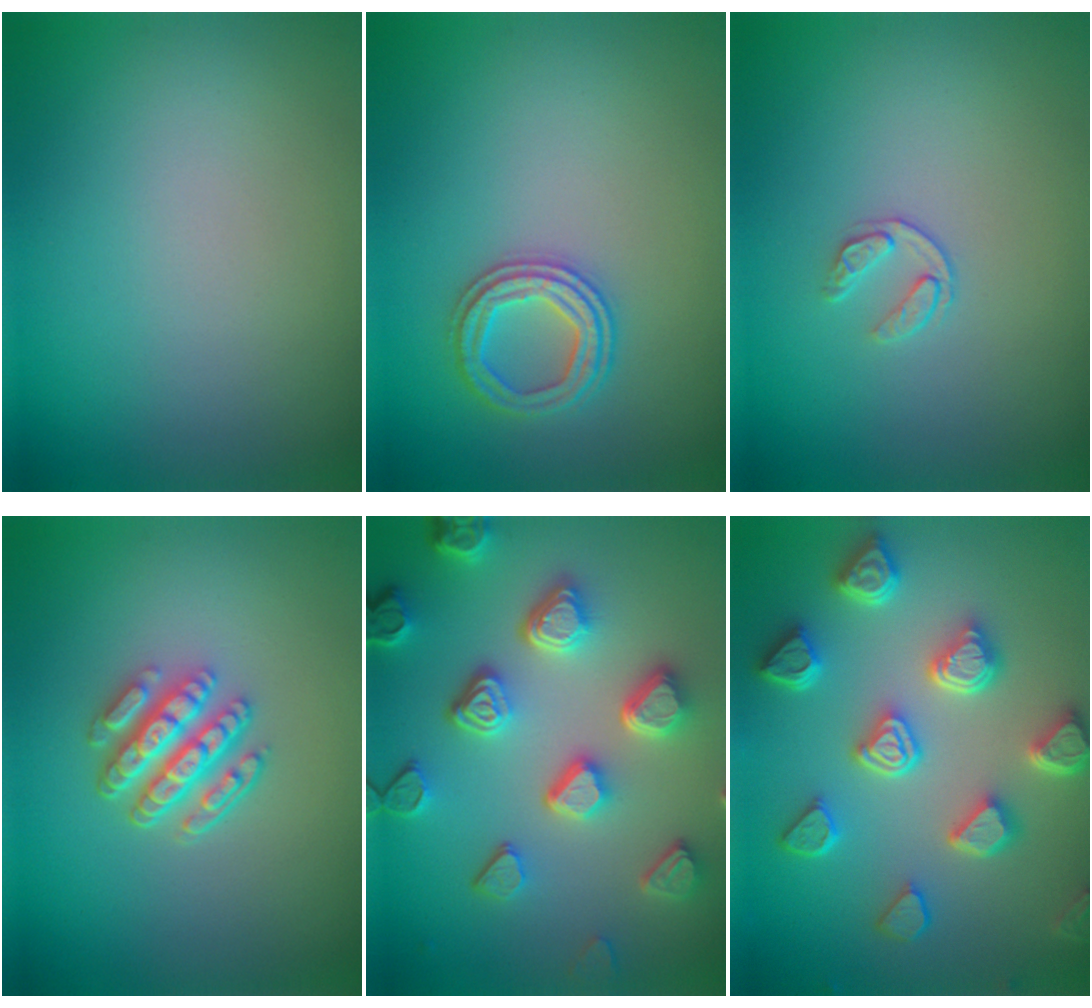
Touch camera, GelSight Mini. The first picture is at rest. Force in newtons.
{"total": 2.6, "press": 2.6, "slide": 0.1}
{"total": 1.3, "press": 0.8, "slide": 1.1}
{"total": 4.6, "press": 3.4, "slide": 3.0}
{"total": 6.6, "press": 5.3, "slide": 3.9}
{"total": 6.9, "press": 5.5, "slide": 4.1}